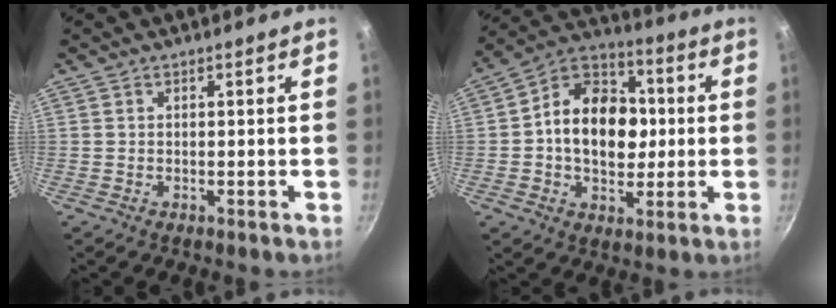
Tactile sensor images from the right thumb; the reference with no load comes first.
{"total": 17.1, "force": [0.3, 12.5, 11.7], "torque": [-0.145, 0.025, -0.013]}